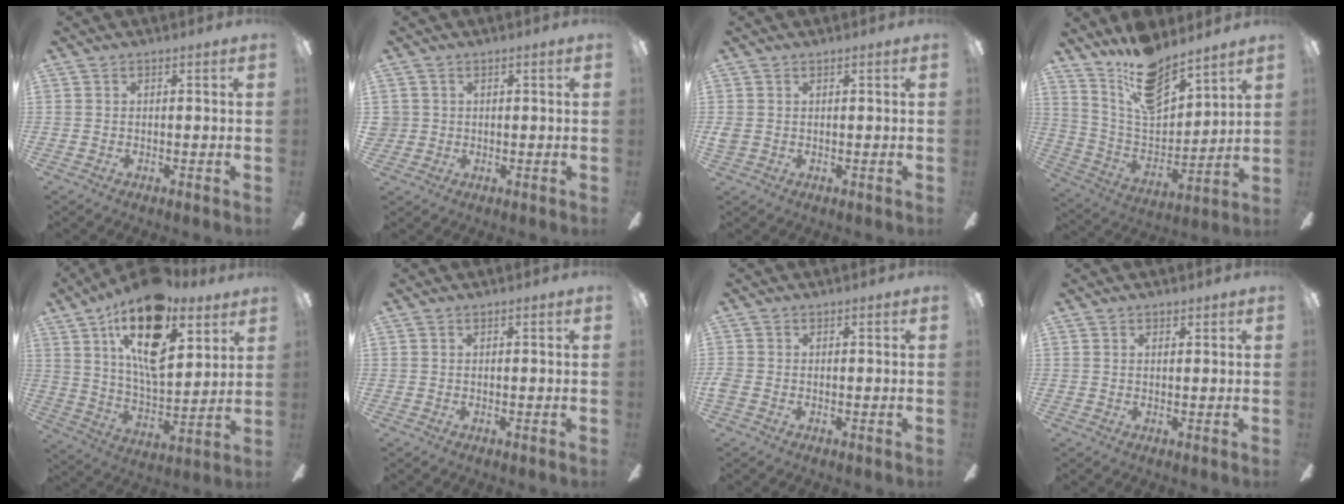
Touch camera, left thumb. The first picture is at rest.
{"total": 2.2, "force": [0.6, 2.1, 0.2], "torque": [-0.009, 0.004, 0.011]}
{"total": 1.4, "force": [0.3, 1.2, 0.6], "torque": [-0.014, 0.002, 0.006]}
{"total": 15.3, "force": [12.0, 6.1, 7.1], "torque": [-0.133, -0.078, 0.217]}
{"total": 20.9, "force": [11.6, 9.5, 14.6], "torque": [-0.233, -0.051, 0.196]}
{"total": 0.0}
{"total": 1.5, "force": [-0.4, 1.1, 0.8], "torque": [-0.013, 0.004, -0.007]}
{"total": 1.1, "force": [0.9, 0.6, 0.2], "torque": [0.003, -0.002, 0.016]}